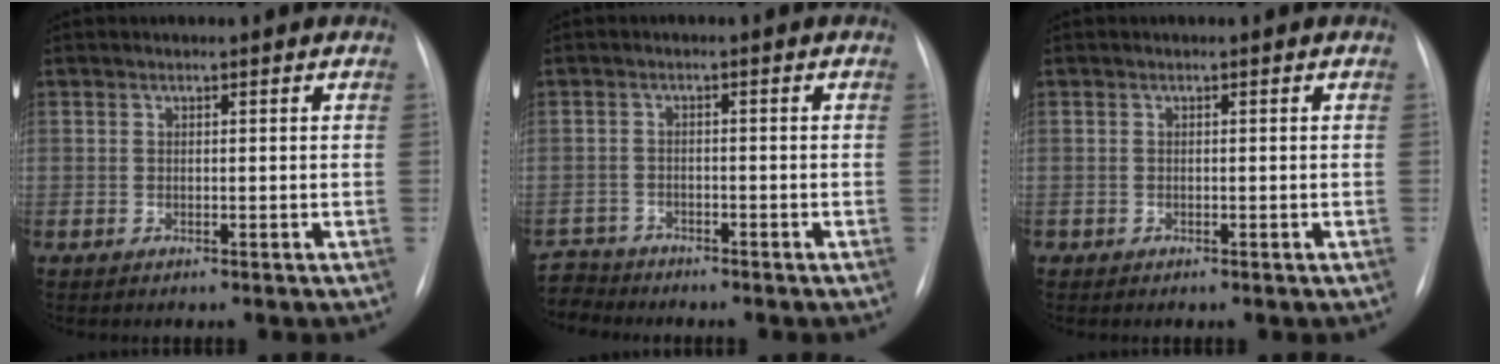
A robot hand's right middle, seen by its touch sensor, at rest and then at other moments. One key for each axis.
{"total": 4.6, "fx": -4.3, "fy": 1.3, "fz": -1.1, "tx": 0.026, "ty": -0.005, "tz": -0.080}
{"total": 0.0}